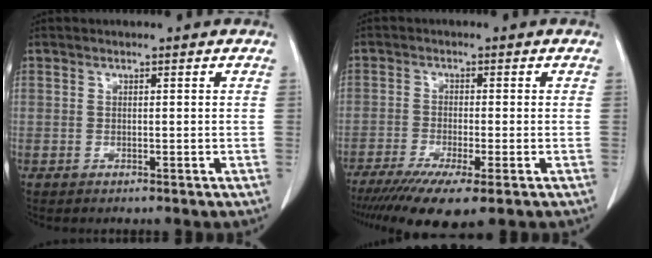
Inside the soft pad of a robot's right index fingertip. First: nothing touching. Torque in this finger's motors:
{"motor_torque": [0.90, -0.97, 0.95, 0.21]}